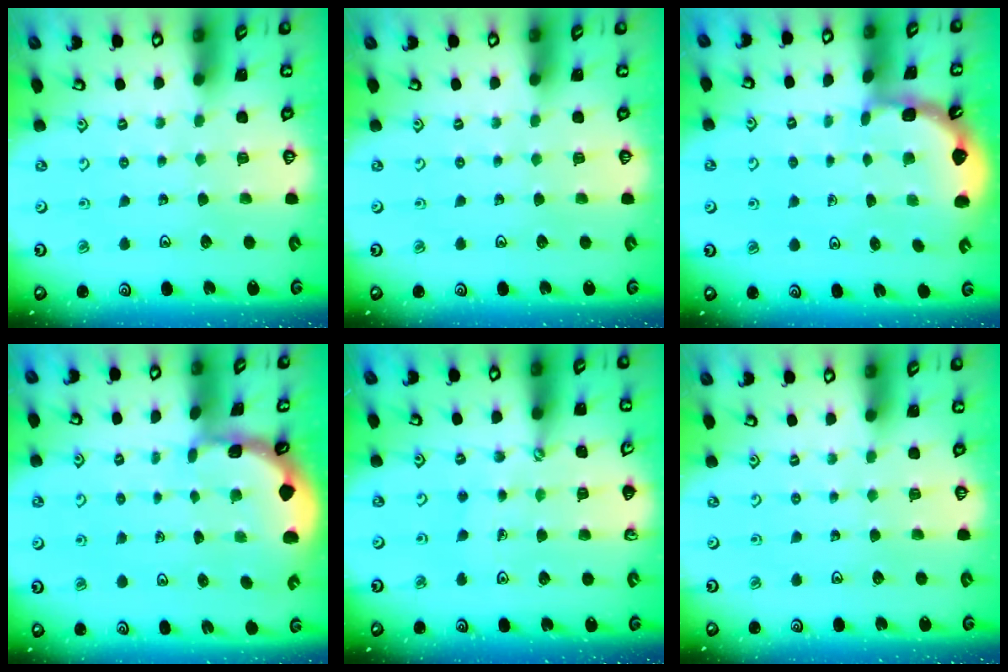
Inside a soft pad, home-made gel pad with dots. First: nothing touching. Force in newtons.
{"total": 0.0}
{"total": 1.9, "press": 1.9, "slide": 0.2}
{"total": 1.5, "press": 1.5, "slide": 0.2}
{"total": 2.8, "press": 2.5, "slide": 1.3}
{"total": 0.0}